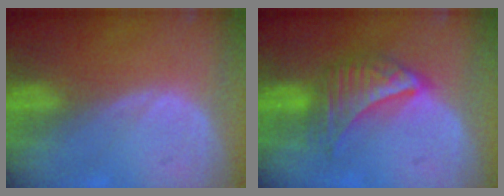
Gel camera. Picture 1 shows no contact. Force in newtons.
{"total": 7.5, "press": 6.6, "slide": 3.6}